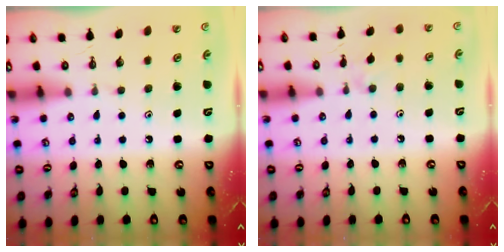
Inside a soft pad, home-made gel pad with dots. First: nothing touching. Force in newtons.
{"total": 2.6, "press": 2.5, "slide": 0.5}